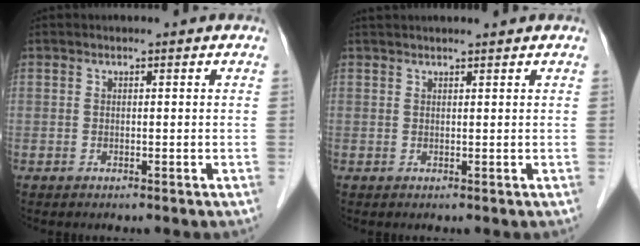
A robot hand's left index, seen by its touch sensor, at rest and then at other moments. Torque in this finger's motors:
{"motor_torque": [0.47, -0.28, 0.02, -0.01]}